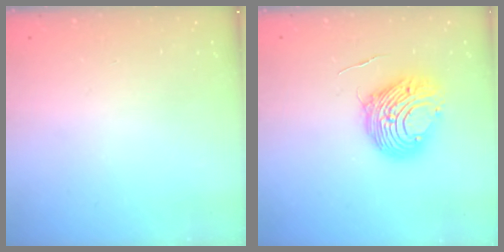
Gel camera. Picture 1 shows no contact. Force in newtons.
{"total": 10.4, "press": 10.3, "slide": 1.0}